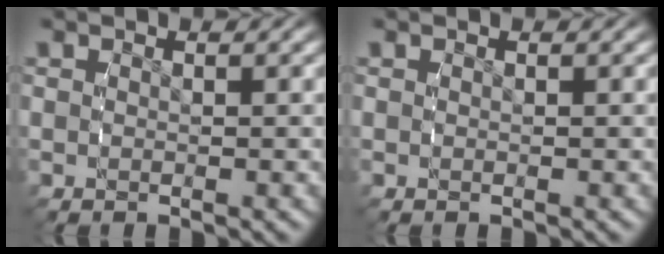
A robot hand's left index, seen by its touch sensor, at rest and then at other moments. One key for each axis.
{"total": 0.0}